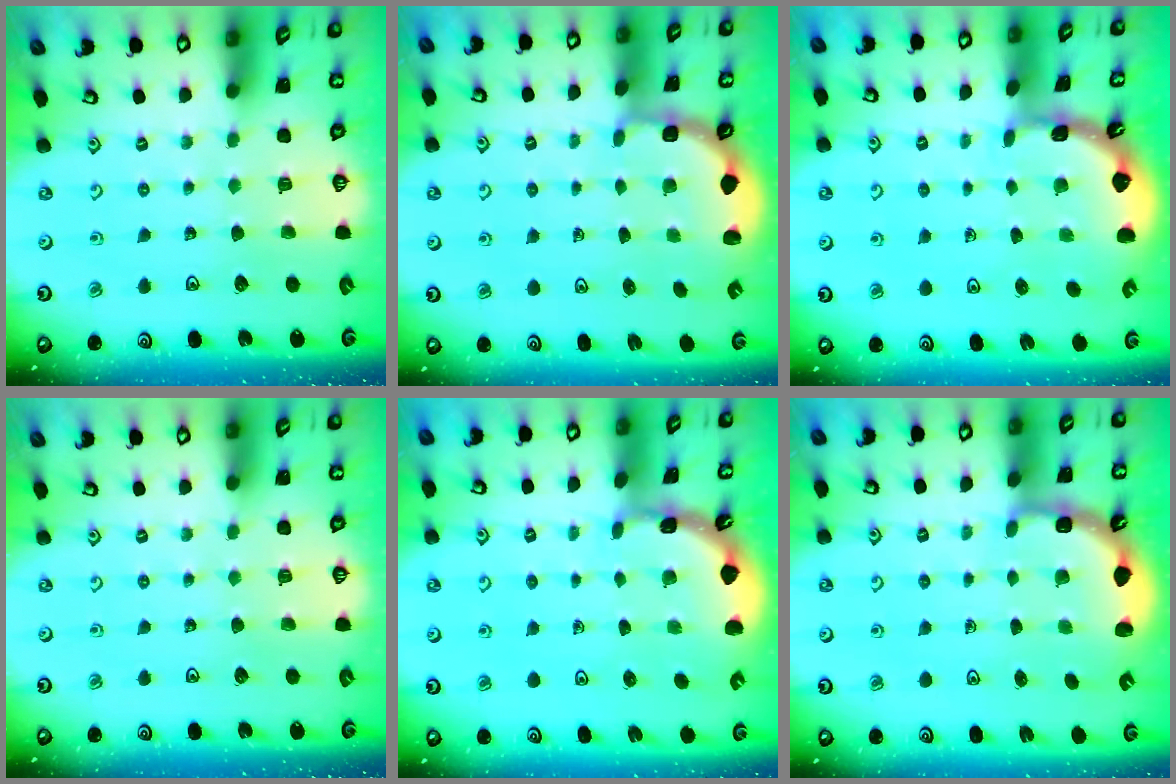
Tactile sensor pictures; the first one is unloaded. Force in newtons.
{"total": 2.4, "press": 1.8, "slide": 1.6}
{"total": 1.6, "press": 1.6, "slide": 0.1}
{"total": 0.0}
{"total": 1.7, "press": 1.7, "slide": 0.1}
{"total": 3.2, "press": 2.5, "slide": 2.0}